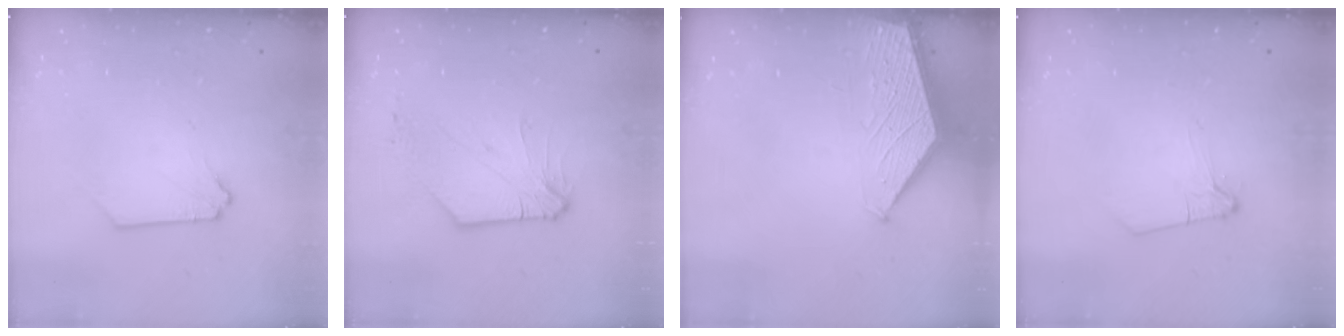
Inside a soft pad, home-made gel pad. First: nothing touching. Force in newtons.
{"total": 4.1, "press": 4.1, "slide": 0.2}
{"total": 1.6, "press": 1.6, "slide": 0.2}
{"total": 2.0, "press": 2.0, "slide": 0.4}